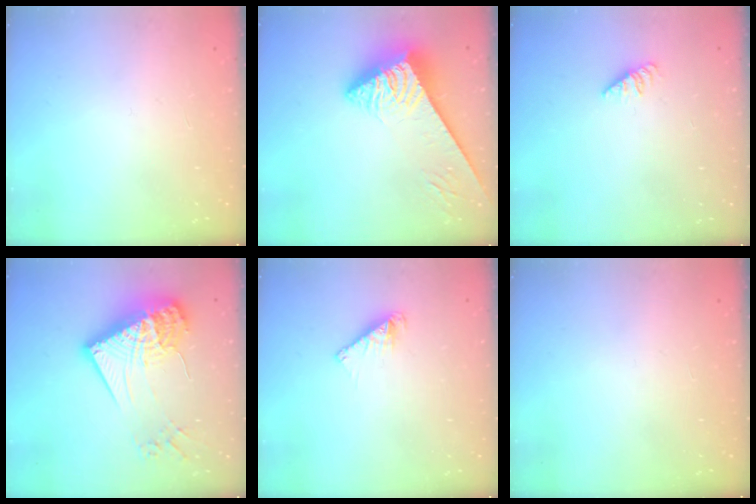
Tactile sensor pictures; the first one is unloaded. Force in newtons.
{"total": 4.4, "press": 4.4, "slide": 0.7}
{"total": 1.2, "press": 1.1, "slide": 0.3}
{"total": 23.5, "press": 23.4, "slide": 2.2}
{"total": 3.4, "press": 3.4, "slide": 0.3}
{"total": 0.0}